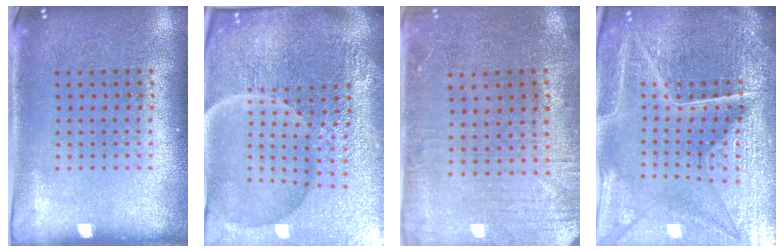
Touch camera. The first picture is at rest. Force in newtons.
{"total": 7.2, "press": 6.3, "slide": 3.4}
{"total": 0.6, "press": 0.4, "slide": 0.4}
{"total": 6.2, "press": 5.6, "slide": 2.7}